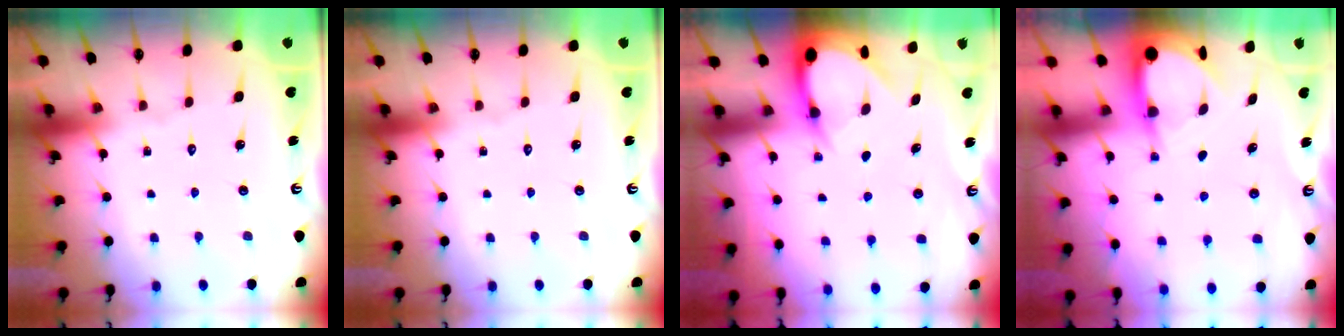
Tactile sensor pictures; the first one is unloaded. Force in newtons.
{"total": 0.0}
{"total": 3.9, "press": 3.9, "slide": 0.2}
{"total": 3.9, "press": 3.9, "slide": 0.6}